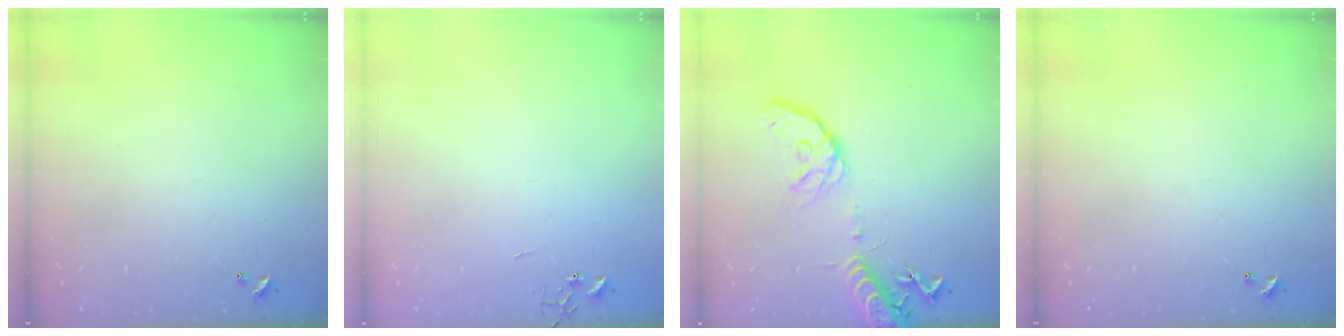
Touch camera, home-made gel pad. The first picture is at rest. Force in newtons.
{"total": 0.0}
{"total": 16.3, "press": 16.0, "slide": 3.2}
{"total": 0.0}